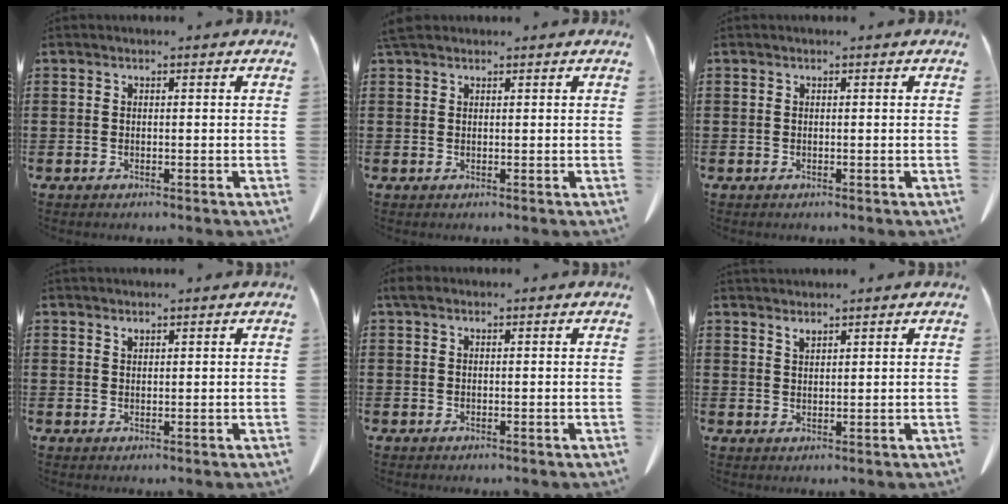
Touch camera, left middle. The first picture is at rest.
{"total": 2.1, "force": [1.6, 0.9, 1.0], "torque": [-0.027, 0.006, 0.032]}
{"total": 0.0}
{"total": 0.9, "force": [0.9, 0.2, 0.3], "torque": [-0.008, -0.001, 0.017]}
{"total": 1.1, "force": [0.4, 0.8, 0.6], "torque": [-0.016, 0.005, 0.008]}
{"total": 1.6, "force": [1.6, 0.3, 0.5], "torque": [-0.013, 0.000, 0.030]}